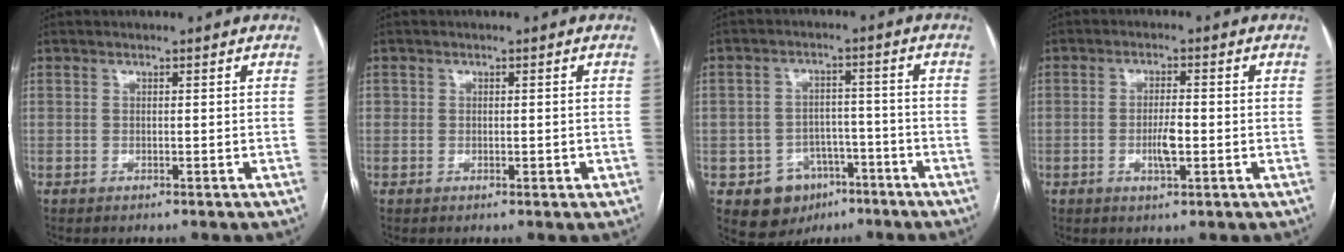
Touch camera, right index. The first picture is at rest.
{"total": 1.3, "force": [-0.2, 1.1, 0.8], "torque": [-0.009, 0.006, 0.000]}
{"total": 7.9, "force": [-3.9, 6.6, 1.9], "torque": [-0.028, 0.017, -0.048]}
{"total": 3.9, "force": [-0.9, 0.9, 3.7], "torque": [-0.070, -0.002, -0.013]}